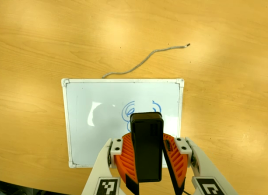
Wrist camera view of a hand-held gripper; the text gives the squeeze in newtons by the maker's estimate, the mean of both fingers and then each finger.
{"total": 9.3, "left": 9.8, "right": 8.8}